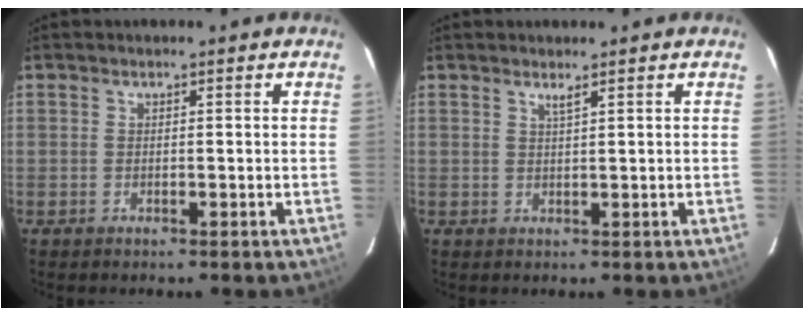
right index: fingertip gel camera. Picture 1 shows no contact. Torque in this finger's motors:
{"motor_torque": [0.02, -0.01, 0.02, 0.02]}